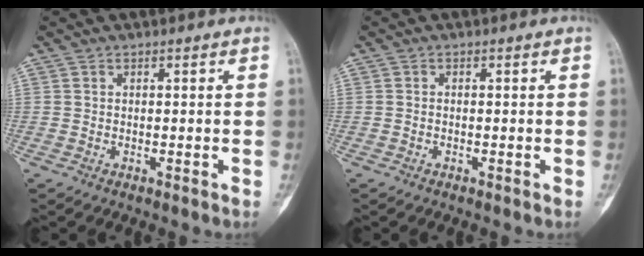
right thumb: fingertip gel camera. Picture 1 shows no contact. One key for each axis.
{"total": 0.0}